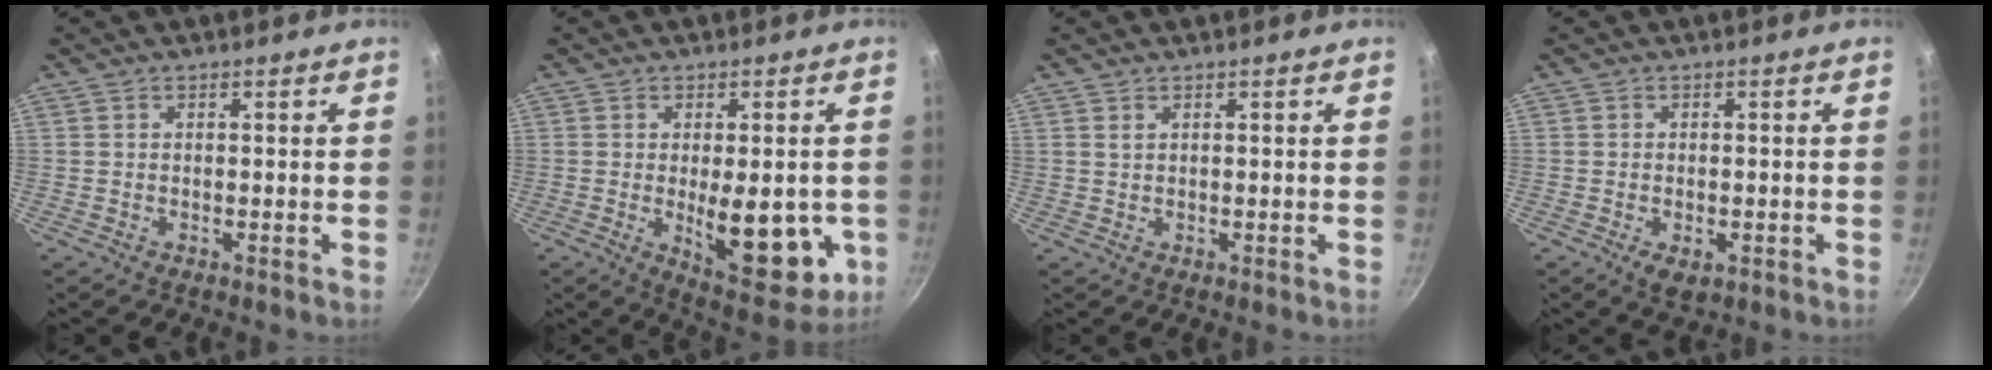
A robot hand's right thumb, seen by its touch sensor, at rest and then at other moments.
{"total": 15.9, "force": [-2.5, 7.0, 14.0], "torque": [-0.157, -0.021, -0.022]}
{"total": 0.7, "force": [0.5, 0.2, 0.4], "torque": [-0.007, -0.002, 0.010]}
{"total": 3.8, "force": [-1.3, 2.2, 2.8], "torque": [-0.038, -0.003, -0.016]}